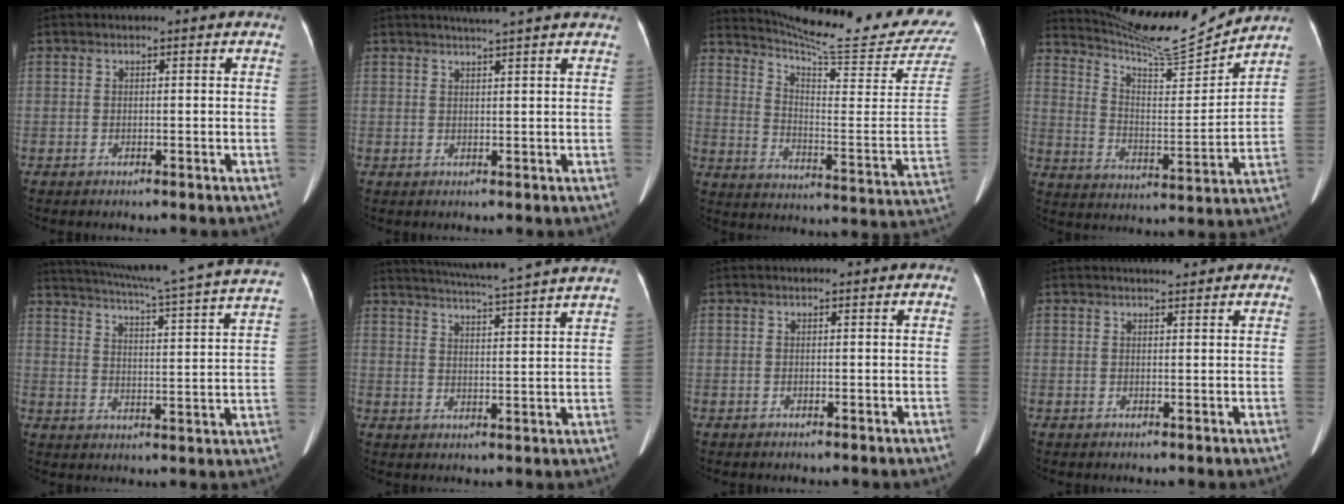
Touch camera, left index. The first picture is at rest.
{"total": 6.8, "force": [5.9, -0.3, 3.3], "torque": [-0.052, 0.023, 0.071]}
{"total": 22.8, "force": [21.1, -1.1, 8.6], "torque": [-0.143, -0.123, 0.278]}
{"total": 14.4, "force": [14.0, -1.0, 3.0], "torque": [-0.065, -0.027, 0.228]}
{"total": 27.5, "force": [24.6, -0.2, 12.3], "torque": [-0.204, -0.053, 0.309]}
{"total": 19.6, "force": [17.8, -1.2, 8.1], "torque": [-0.144, -0.015, 0.234]}
{"total": 0.0}
{"total": 3.2, "force": [2.9, 0.6, 1.2], "torque": [-0.017, 0.013, 0.041]}